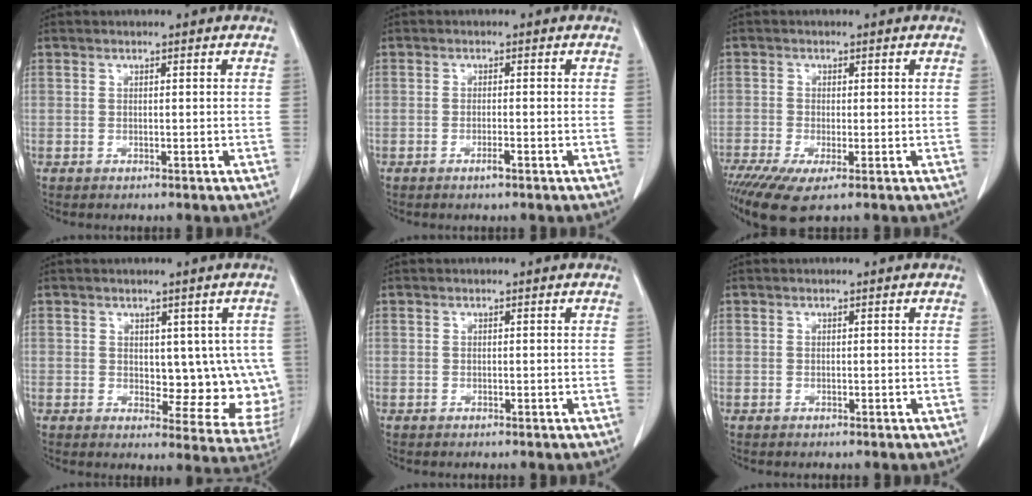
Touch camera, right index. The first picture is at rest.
{"total": 1.4, "force": [-0.9, 0.1, 1.1], "torque": [-0.018, -0.001, -0.016]}
{"total": 6.6, "force": [-3.7, 1.8, 5.3], "torque": [-0.094, -0.019, -0.067]}
{"total": 9.7, "force": [1.1, 5.3, 8.1], "torque": [-0.068, -0.004, 0.022]}
{"total": 0.0}
{"total": 0.0}